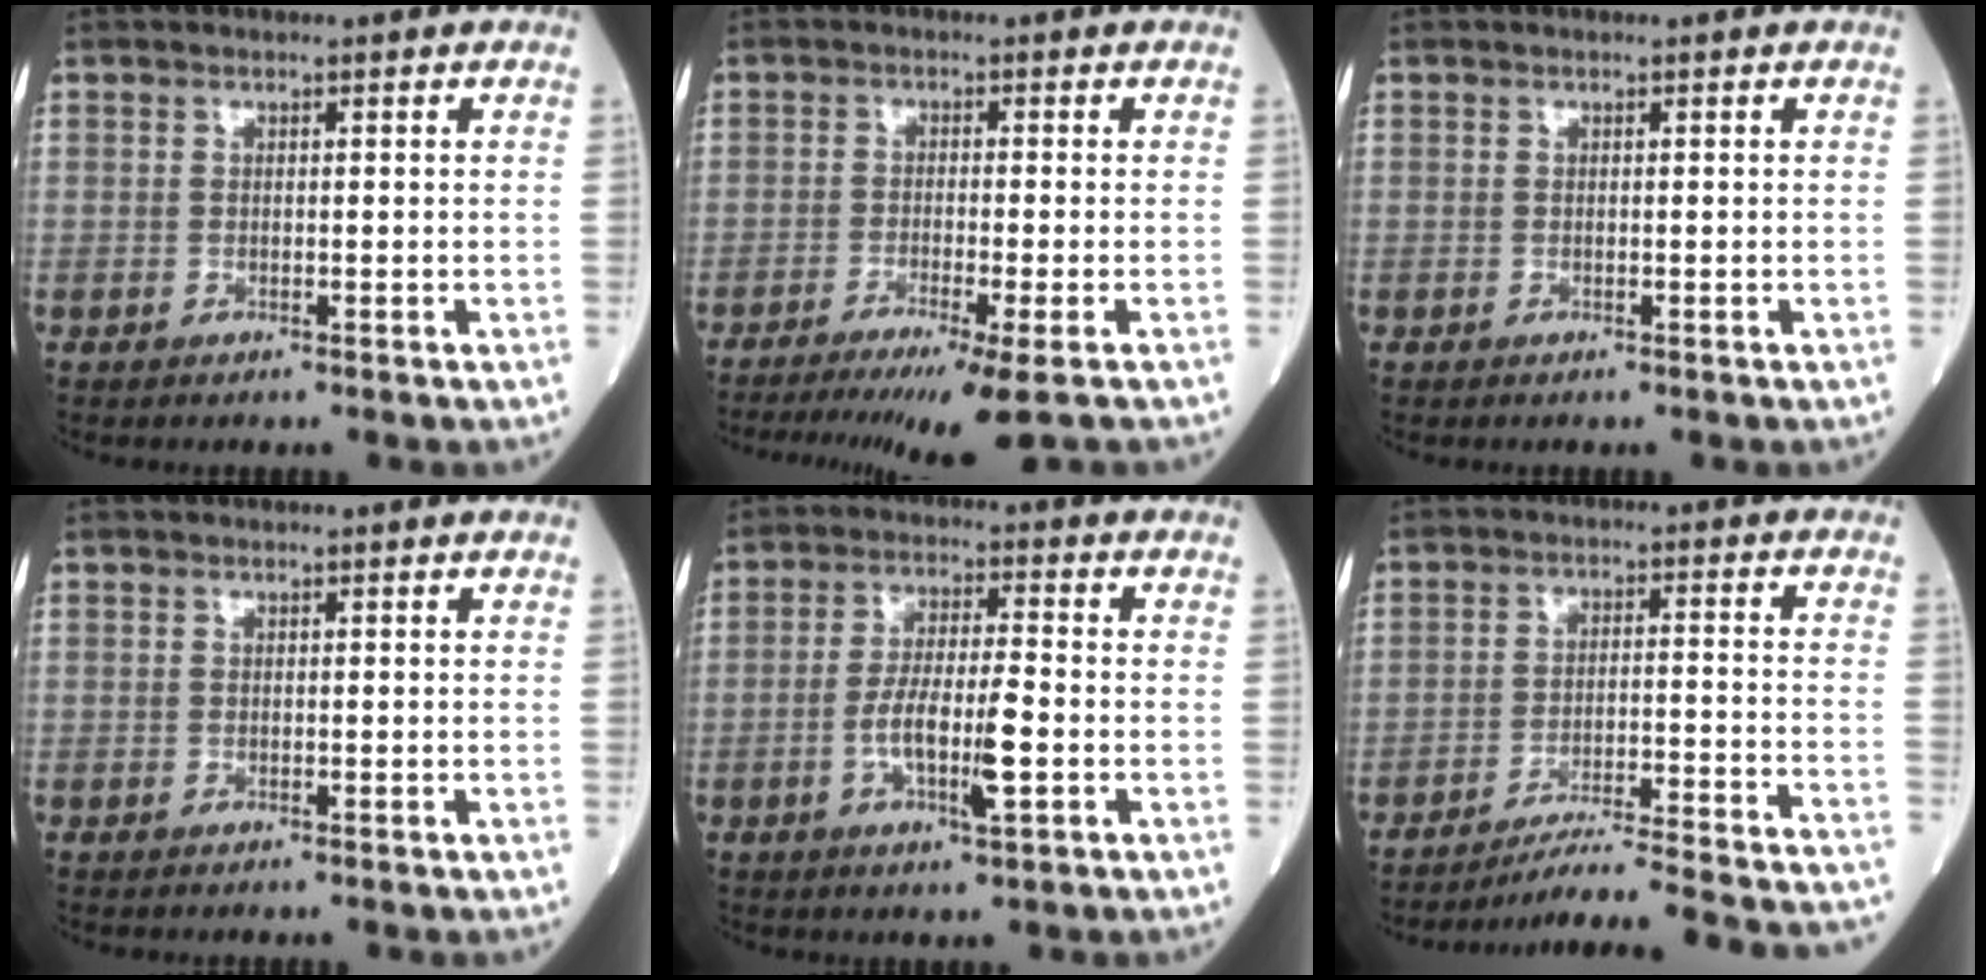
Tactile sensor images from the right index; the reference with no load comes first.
{"total": 10.6, "force": [-8.0, -0.8, 6.9], "torque": [-0.094, -0.030, -0.124]}
{"total": 0.0}
{"total": 0.0}
{"total": 8.0, "force": [-2.3, 1.2, 7.6], "torque": [-0.140, 0.000, -0.043]}
{"total": 22.4, "force": [-21.1, -1.5, 7.4], "torque": [-0.065, -0.037, -0.285]}